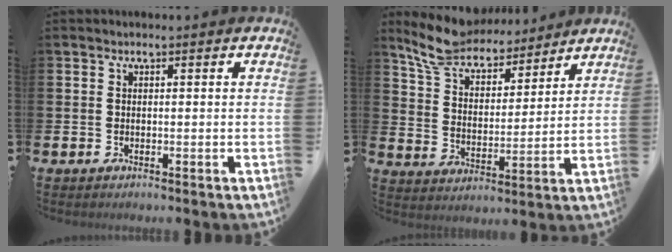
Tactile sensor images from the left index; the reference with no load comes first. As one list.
[{"total": 8.0, "force": [7.4, 2.6, 2.0], "torque": [-0.077, -0.048, 0.131]}]